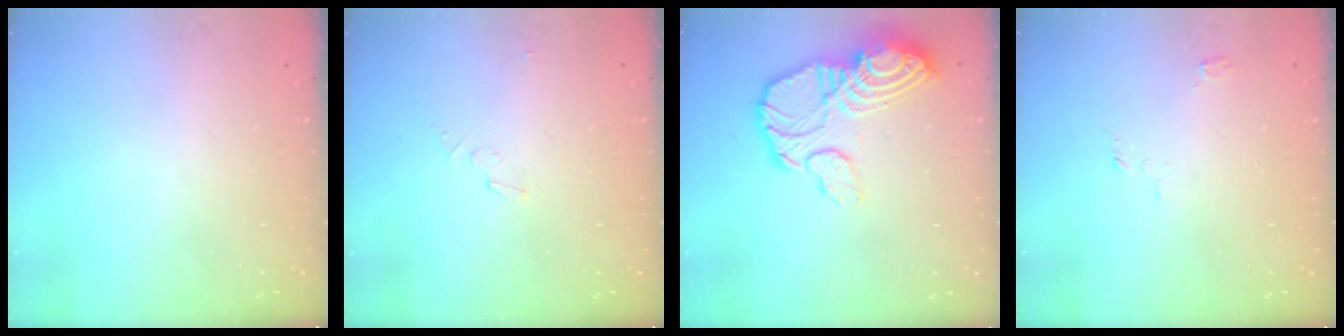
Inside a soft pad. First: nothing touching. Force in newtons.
{"total": 2.9, "press": 2.9, "slide": 0.3}
{"total": 18.4, "press": 18.3, "slide": 2.1}
{"total": 2.7, "press": 2.7, "slide": 0.3}